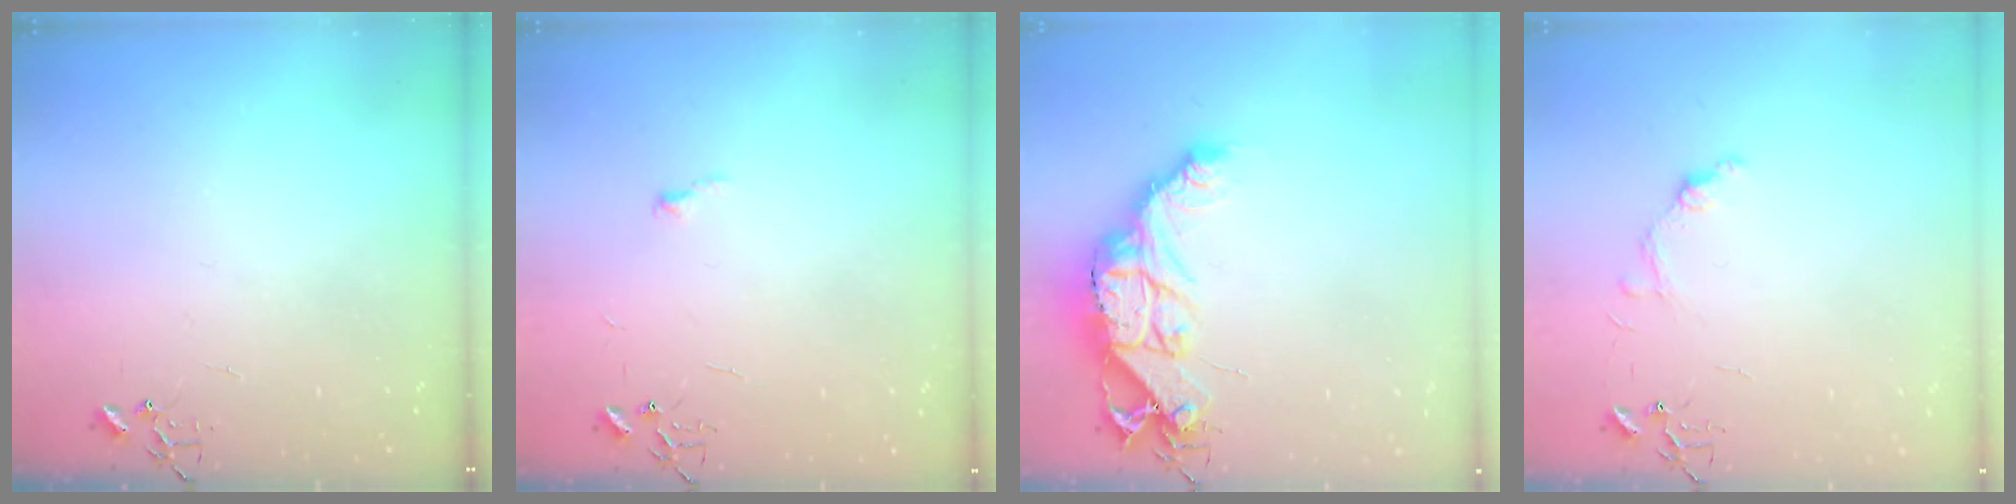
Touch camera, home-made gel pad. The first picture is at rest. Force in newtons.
{"total": 3.5, "press": 3.5, "slide": 0.4}
{"total": 16.7, "press": 16.6, "slide": 1.4}
{"total": 7.9, "press": 7.9, "slide": 0.7}